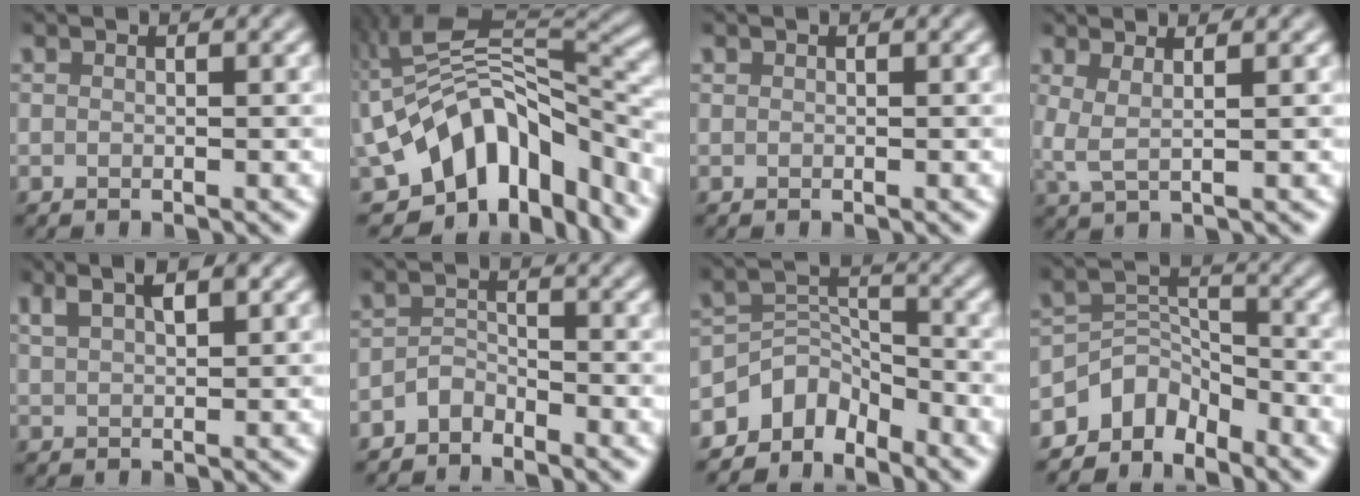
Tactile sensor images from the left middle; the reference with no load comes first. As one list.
[{"total": 11.7, "force": [-3.6, 6.8, 8.8], "torque": [-0.133, 0.023, -0.075]}, {"total": 0.0}, {"total": 2.2, "force": [0.8, 0.6, 1.9], "torque": [-0.034, -0.002, 0.014]}, {"total": 3.1, "force": [1.8, 1.3, 2.2], "torque": [-0.044, 0.007, 0.034]}, {"total": 1.9, "force": [-1.7, 0.8, 0.3], "torque": [-0.004, 0.010, -0.035]}, {"total": 4.8, "force": [-4.0, 2.3, 1.1], "torque": [-0.003, 0.001, -0.082]}, {"total": 4.6, "force": [-3.9, 2.3, 1.0], "torque": [-0.003, 0.001, -0.080]}]